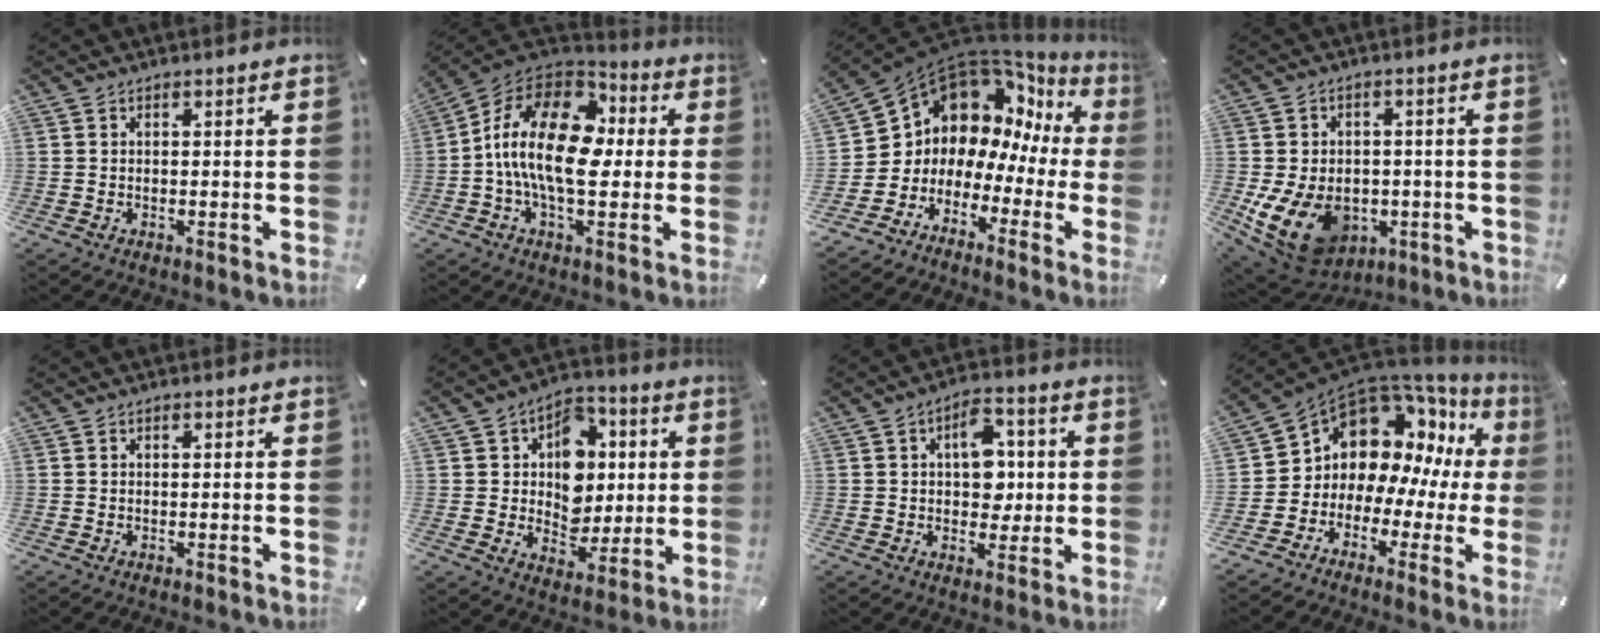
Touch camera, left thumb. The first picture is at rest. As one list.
[{"total": 19.1, "force": [-1.0, 11.0, 15.7], "torque": [-0.304, 0.015, -0.020]}, {"total": 8.5, "force": [5.2, 6.5, 1.8], "torque": [-0.062, -0.070, 0.092]}, {"total": 13.7, "force": [-4.5, 10.4, 7.8], "torque": [-0.161, 0.017, -0.074]}, {"total": 0.0}, {"total": 12.2, "force": [1.6, 10.7, 5.5], "torque": [-0.076, -0.005, 0.034]}, {"total": 10.1, "force": [1.4, 7.1, 7.0], "torque": [-0.084, 0.000, 0.019]}, {"total": 10.7, "force": [5.7, 8.4, 3.2], "torque": [-0.078, -0.069, 0.112]}]